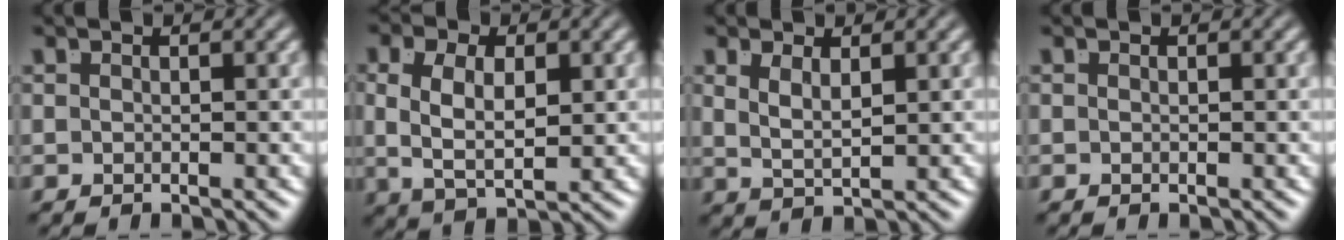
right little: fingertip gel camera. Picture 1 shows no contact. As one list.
[{"total": 6.1, "force": [0.2, 4.0, 4.6], "torque": [-0.093, -0.016, 0.009]}, {"total": 2.4, "force": [0.7, 0.8, 2.1], "torque": [-0.041, -0.005, 0.018]}, {"total": 0.0}]